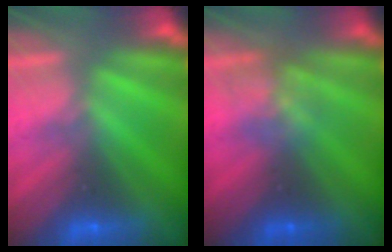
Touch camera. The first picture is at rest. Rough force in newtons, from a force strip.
{"total": 2.8}